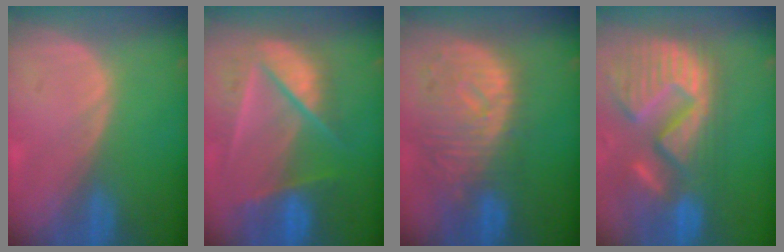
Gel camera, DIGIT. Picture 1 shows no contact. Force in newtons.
{"total": 9.8, "press": 8.3, "slide": 5.3}
{"total": 11.5, "press": 10.0, "slide": 5.7}
{"total": 14.9, "press": 12.4, "slide": 8.2}